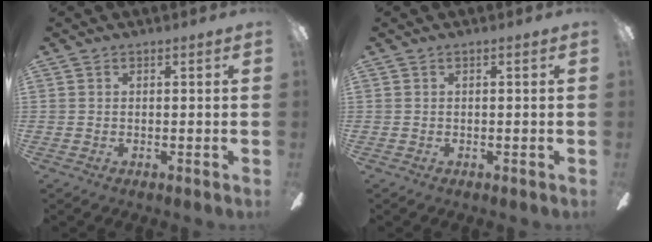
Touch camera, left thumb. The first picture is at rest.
{"total": 0.0}